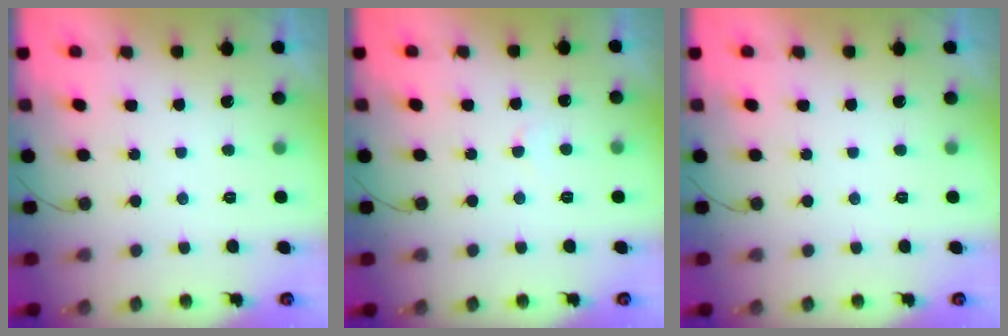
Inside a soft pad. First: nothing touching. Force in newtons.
{"total": 2.4, "press": 2.4, "slide": 0.2}
{"total": 0.0}